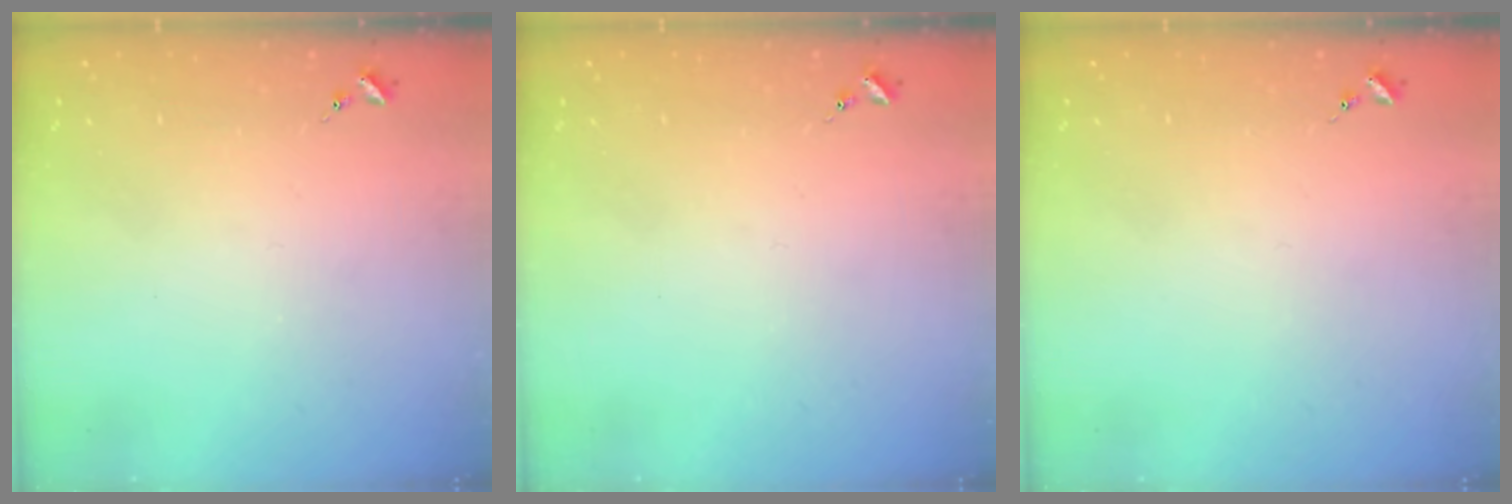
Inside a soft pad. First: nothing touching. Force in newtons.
{"total": 0.0}
{"total": 0.0}